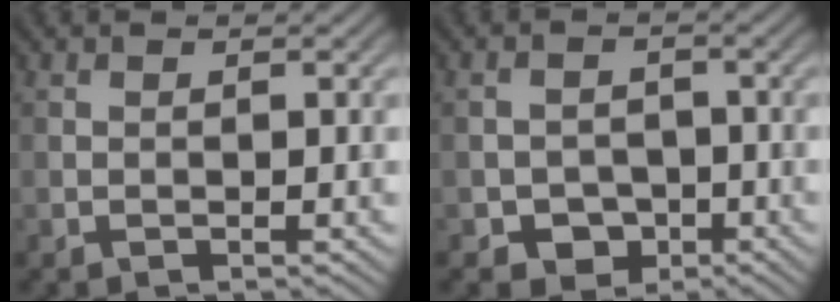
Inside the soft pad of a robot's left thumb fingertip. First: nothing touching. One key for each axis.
{"total": 3.9, "fx": -1.8, "fy": 3.1, "fz": 1.5, "tx": -0.022, "ty": -0.005, "tz": -0.034}